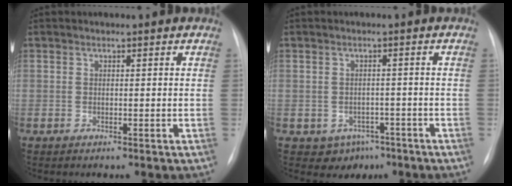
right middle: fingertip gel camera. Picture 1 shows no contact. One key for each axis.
{"total": 4.3, "fx": -2.4, "fy": 3.4, "fz": 1.1, "tx": -0.009, "ty": 0.008, "tz": -0.021}